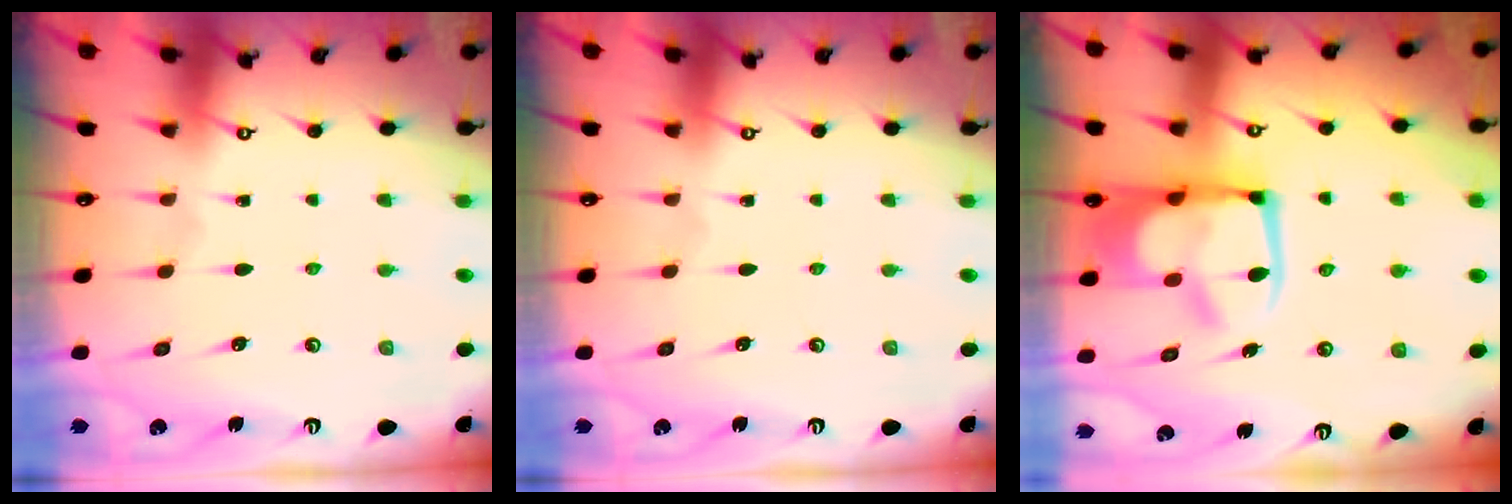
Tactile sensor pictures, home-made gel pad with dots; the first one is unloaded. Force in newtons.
{"total": 0.0}
{"total": 9.3, "press": 9.1, "slide": 1.6}